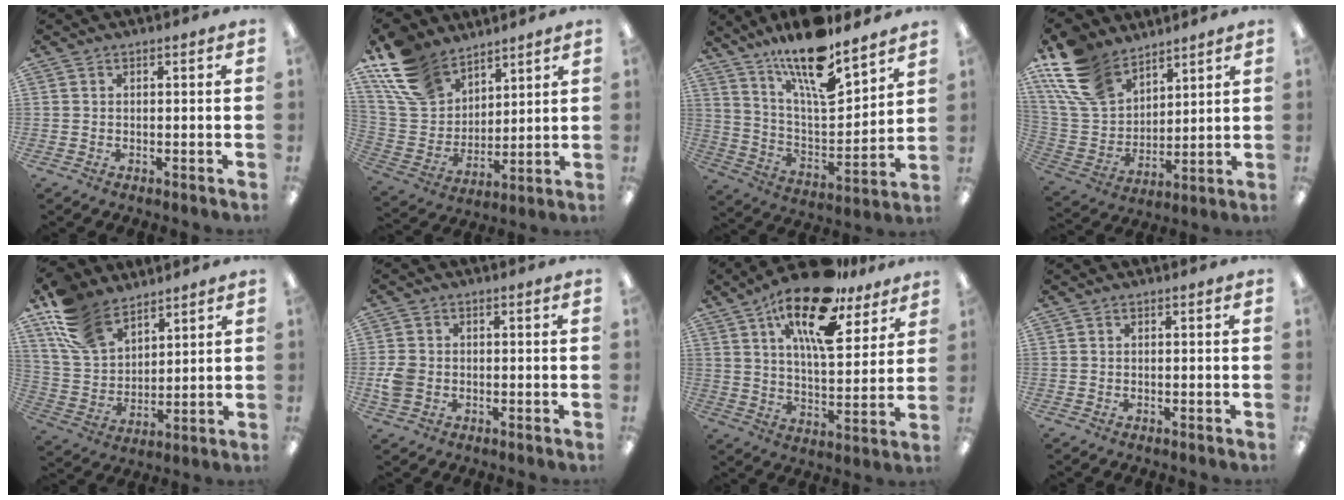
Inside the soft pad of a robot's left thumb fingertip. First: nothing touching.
{"total": 16.8, "force": [12.1, 9.9, 6.1], "torque": [-0.154, -0.055, 0.238]}
{"total": 17.9, "force": [14.0, 4.8, 10.1], "torque": [-0.185, -0.093, 0.239]}
{"total": 16.7, "force": [11.4, 9.8, 7.1], "torque": [-0.180, -0.048, 0.224]}
{"total": 14.7, "force": [10.5, 8.4, 5.9], "torque": [-0.138, -0.040, 0.207]}
{"total": 4.8, "force": [-0.9, 4.0, 2.6], "torque": [-0.041, 0.005, -0.014]}
{"total": 19.9, "force": [12.8, 7.7, 13.1], "torque": [-0.216, -0.065, 0.212]}
{"total": 0.0}